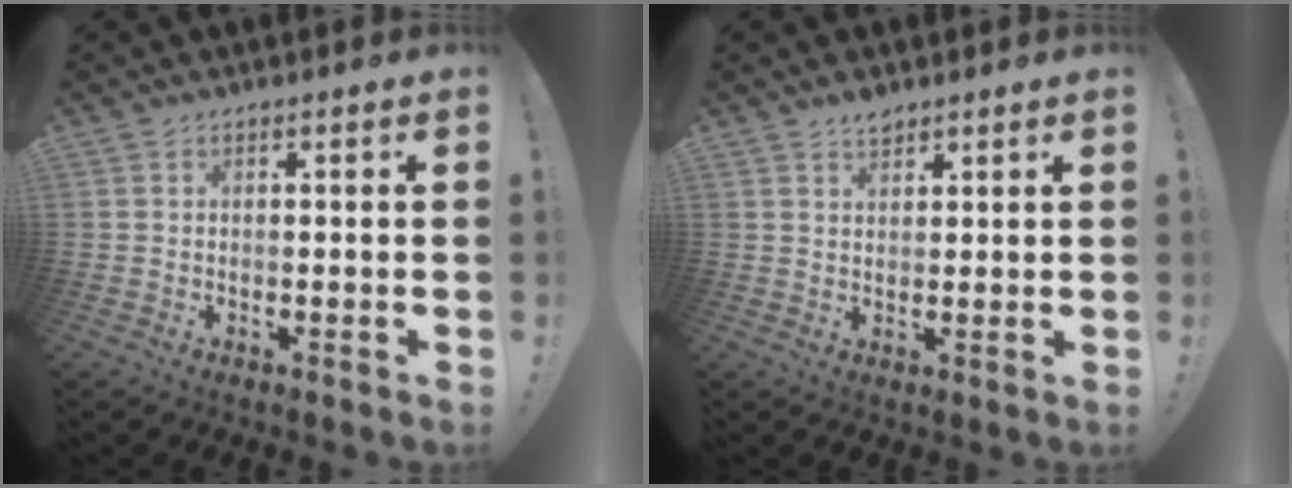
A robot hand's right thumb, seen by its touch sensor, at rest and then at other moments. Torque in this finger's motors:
{"motor_torque": [-0.51, 0.38, -0.25, 0.48, -0.07]}